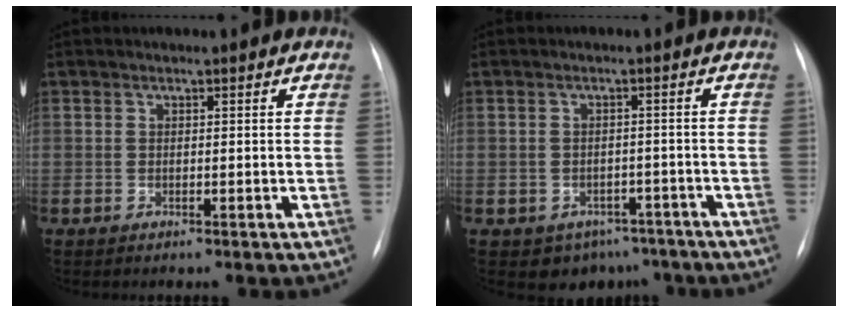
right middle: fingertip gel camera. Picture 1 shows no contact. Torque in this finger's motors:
{"motor_torque": [0.56, -0.55, 0.03, 0.02]}